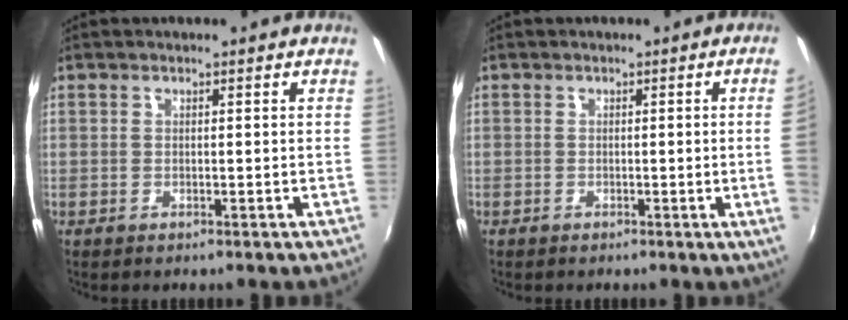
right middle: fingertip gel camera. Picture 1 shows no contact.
{"total": 3.2, "force": [0.0, -1.8, 2.6], "torque": [-0.040, -0.012, 0.006]}